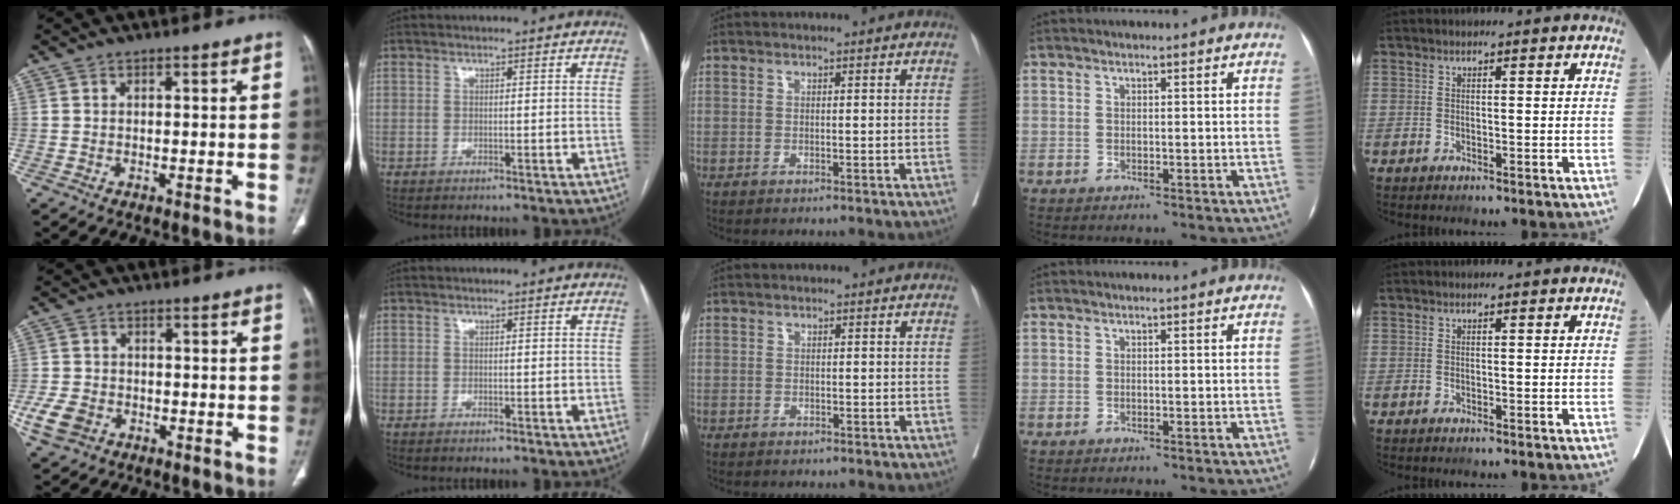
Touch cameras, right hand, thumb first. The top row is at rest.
{"thumb": {"total": 6.3, "force": [-2.4, 4.8, 3.2], "torque": [-0.070, 0.010, -0.040]}, "middle": {"total": 0.7, "force": [-0.3, 0.6, -0.2], "torque": [0.003, 0.008, -0.005]}}